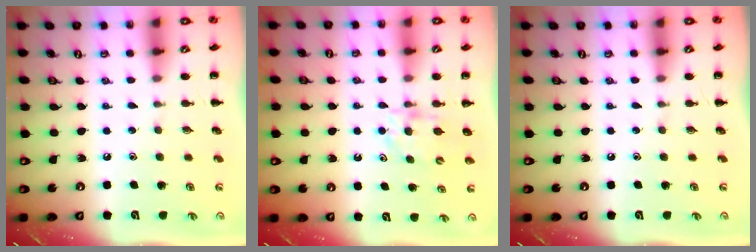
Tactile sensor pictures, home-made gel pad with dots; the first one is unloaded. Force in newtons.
{"total": 4.5, "press": 4.3, "slide": 1.3}
{"total": 0.0}